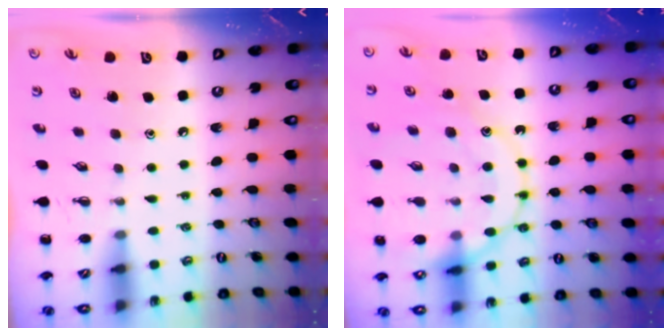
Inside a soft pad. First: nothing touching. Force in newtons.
{"total": 19.5, "press": 19.4, "slide": 1.7}